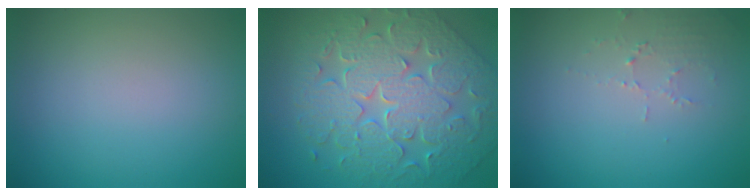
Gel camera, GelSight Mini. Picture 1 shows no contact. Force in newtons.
{"total": 7.8, "press": 6.7, "slide": 4.0}
{"total": 1.5, "press": 1.5, "slide": 0.2}